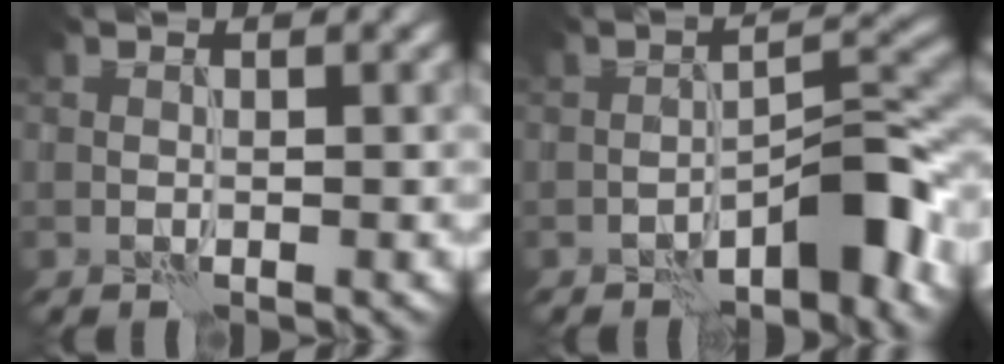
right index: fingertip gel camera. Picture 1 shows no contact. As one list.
[{"total": 7.0, "force": [-4.4, 2.3, 4.9], "torque": [-0.058, 0.022, -0.072]}]